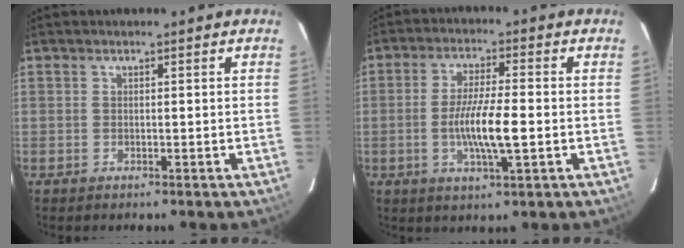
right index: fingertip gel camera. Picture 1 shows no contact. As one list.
[{"total": 8.8, "force": [-1.7, 1.1, 8.6], "torque": [-0.160, -0.007, -0.033]}]